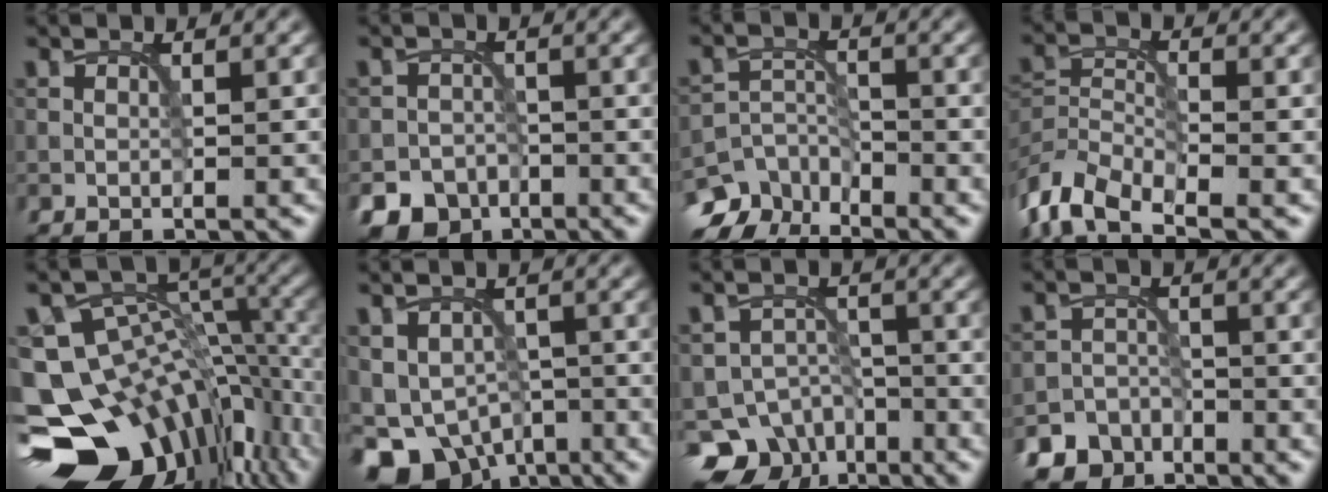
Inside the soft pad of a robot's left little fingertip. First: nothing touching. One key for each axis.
{"total": 7.0, "fx": -4.7, "fy": 5.0, "fz": 1.4, "tx": -0.005, "ty": -0.018, "tz": -0.075}
{"total": 6.1, "fx": -5.1, "fy": 2.9, "fz": 1.4, "tx": -0.010, "ty": -0.006, "tz": -0.091}
{"total": 6.5, "fx": -4.9, "fy": 2.5, "fz": 3.6, "tx": -0.067, "ty": -0.004, "tz": -0.105}
{"total": 17.7, "fx": -8.3, "fy": 12.3, "fz": 9.6, "tx": -0.168, "ty": 0.010, "tz": -0.103}
{"total": 8.3, "fx": -4.2, "fy": 5.8, "fz": 4.2, "tx": -0.067, "ty": -0.017, "tz": -0.068}
{"total": 6.9, "fx": -4.5, "fy": 4.9, "fz": 1.9, "tx": -0.008, "ty": -0.009, "tz": -0.074}
{"total": 6.5, "fx": -4.9, "fy": 4.3, "fz": 0.3, "tx": 0.014, "ty": -0.011, "tz": -0.090}